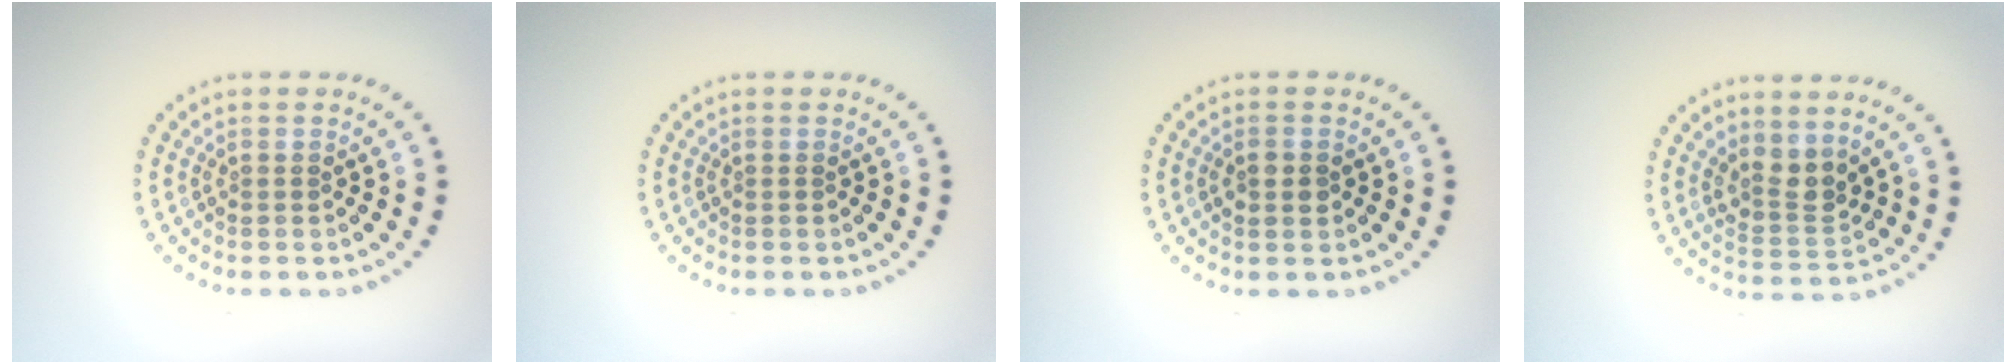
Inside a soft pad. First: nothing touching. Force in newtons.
{"total": 0.0}
{"total": 1.5, "press": 1.4, "slide": 0.1}
{"total": 2.6, "press": 2.0, "slide": 1.6}